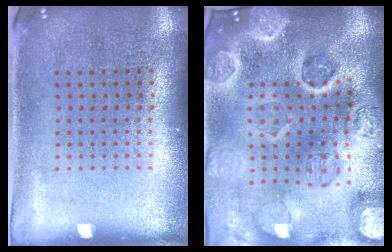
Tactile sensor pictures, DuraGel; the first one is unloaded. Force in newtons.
{"total": 5.2, "press": 4.5, "slide": 2.7}